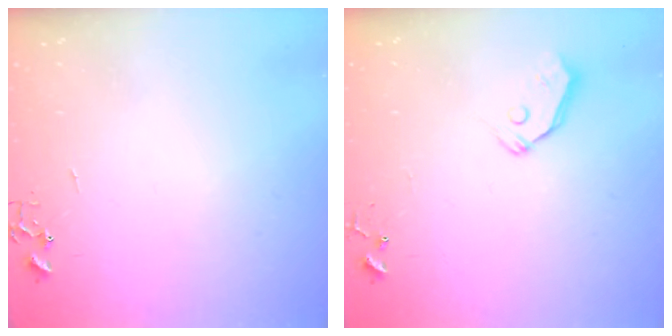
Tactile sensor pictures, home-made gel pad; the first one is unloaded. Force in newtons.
{"total": 4.8, "press": 4.8, "slide": 0.6}